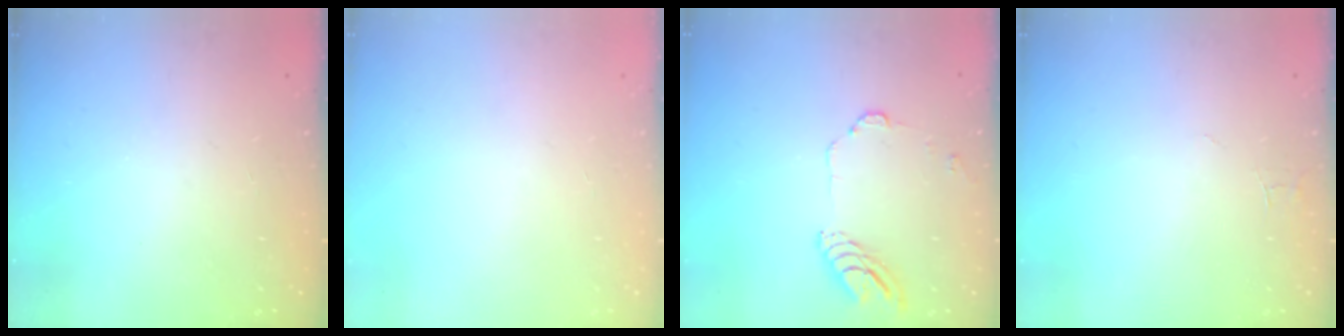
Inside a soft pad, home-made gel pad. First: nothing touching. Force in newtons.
{"total": 0.0}
{"total": 9.6, "press": 9.6, "slide": 0.3}
{"total": 3.0, "press": 3.0, "slide": 0.2}